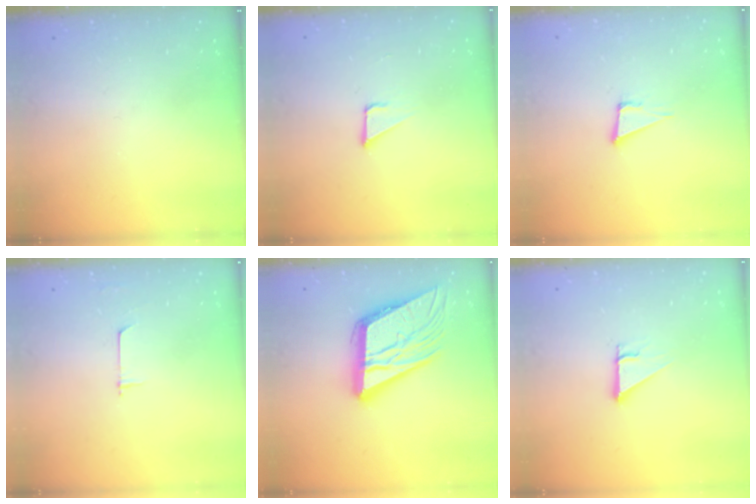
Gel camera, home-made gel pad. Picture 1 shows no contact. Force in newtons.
{"total": 2.1, "press": 2.1, "slide": 0.1}
{"total": 5.0, "press": 4.0, "slide": 3.1}
{"total": 4.6, "press": 4.6, "slide": 0.4}
{"total": 20.0, "press": 19.7, "slide": 3.6}
{"total": 2.5, "press": 2.5, "slide": 0.2}